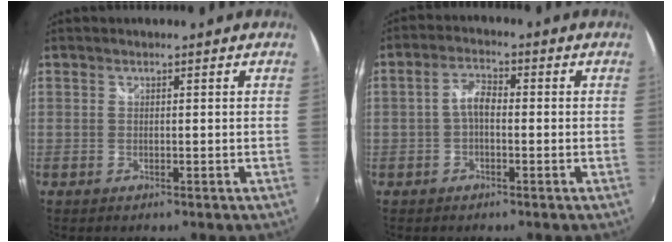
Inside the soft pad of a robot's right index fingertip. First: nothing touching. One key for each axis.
{"total": 3.6, "fx": -0.7, "fy": 1.9, "fz": 2.9, "tx": -0.059, "ty": 0.012, "tz": -0.014}